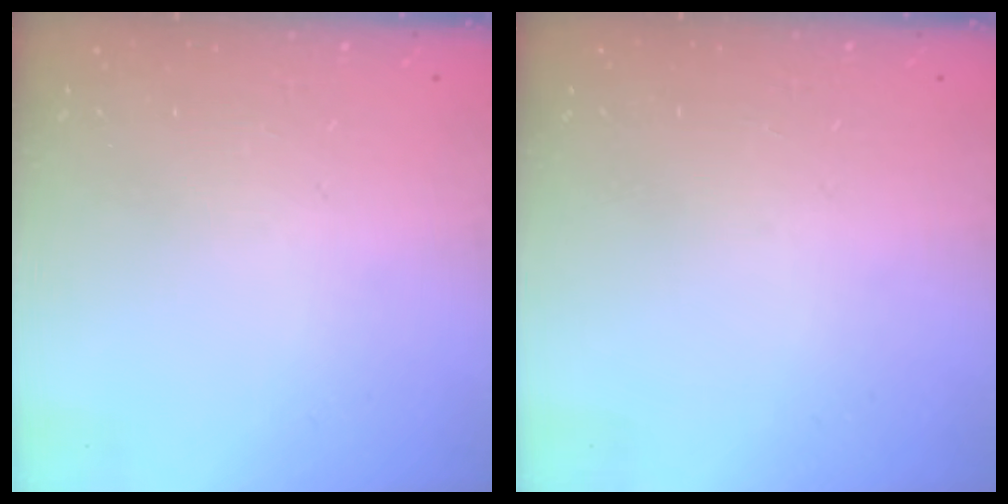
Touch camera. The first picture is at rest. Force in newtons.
{"total": 0.0}